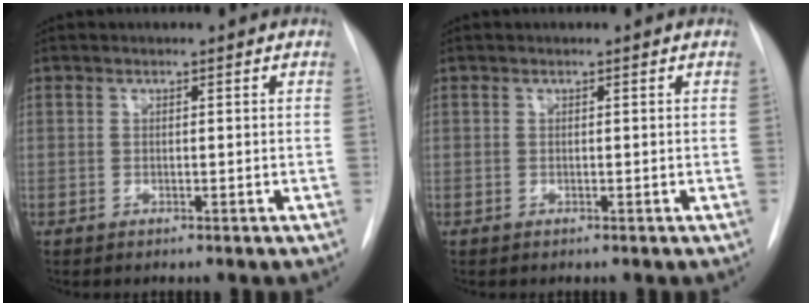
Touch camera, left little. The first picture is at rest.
{"total": 0.0}